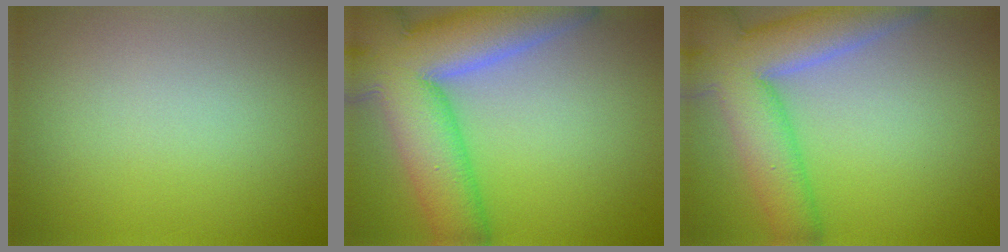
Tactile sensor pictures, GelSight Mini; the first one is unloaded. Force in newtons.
{"total": 13.0, "press": 13.0, "slide": 0.9}
{"total": 9.0, "press": 9.0, "slide": 0.6}